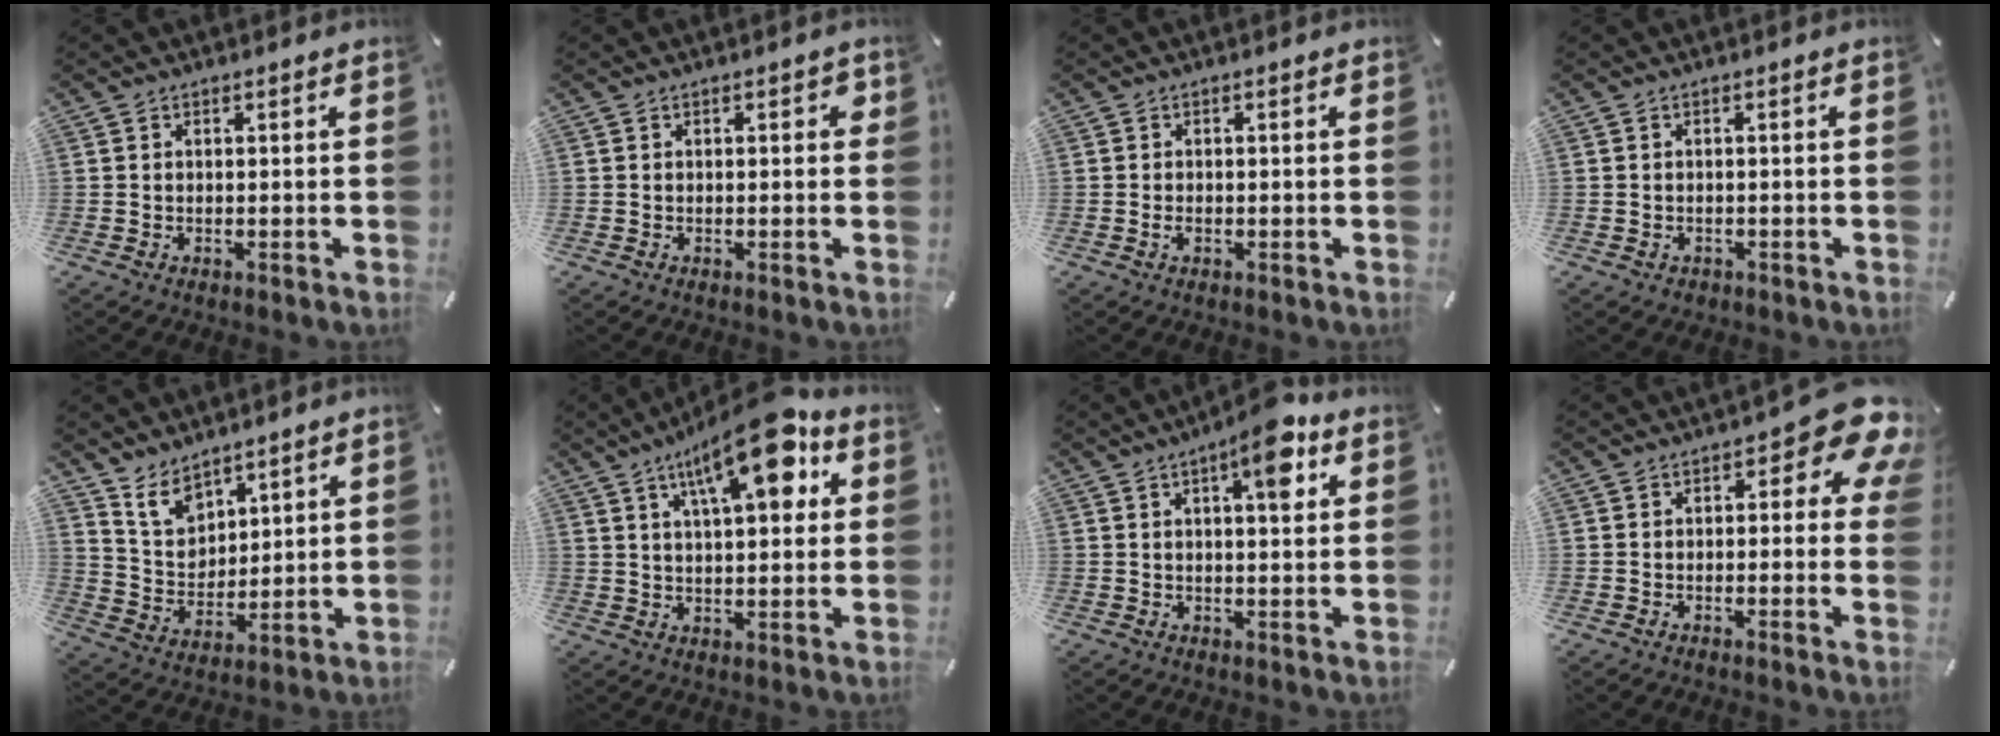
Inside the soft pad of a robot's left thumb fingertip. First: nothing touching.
{"total": 1.2, "force": [0.2, 0.8, 0.9], "torque": [-0.009, 0.004, 0.000]}
{"total": 1.1, "force": [-0.4, 0.7, 0.8], "torque": [-0.022, -0.002, -0.010]}
{"total": 0.9, "force": [-0.3, 0.8, 0.2], "torque": [-0.004, 0.004, -0.009]}
{"total": 8.4, "force": [6.4, 5.2, 1.6], "torque": [-0.047, -0.039, 0.123]}
{"total": 18.1, "force": [9.4, 6.4, 14.0], "torque": [-0.221, -0.039, 0.145]}
{"total": 9.0, "force": [4.1, 2.9, 7.4], "torque": [-0.101, -0.014, 0.061]}
{"total": 9.0, "force": [3.5, 4.2, 7.1], "torque": [-0.075, -0.022, 0.053]}